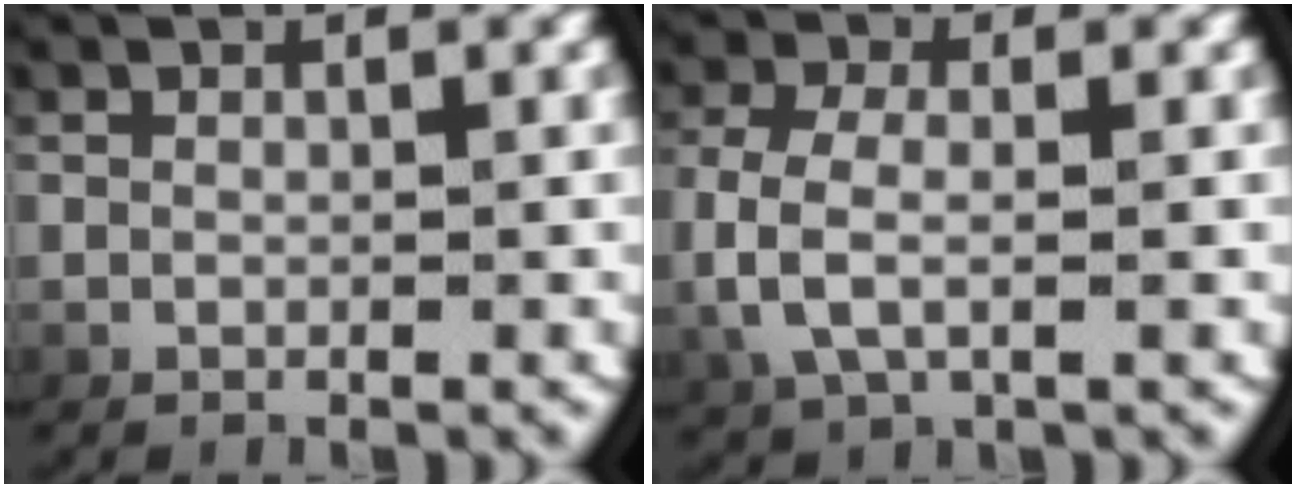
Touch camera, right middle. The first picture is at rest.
{"total": 3.4, "force": [-0.2, 1.8, 2.9], "torque": [-0.085, -0.007, 0.004]}